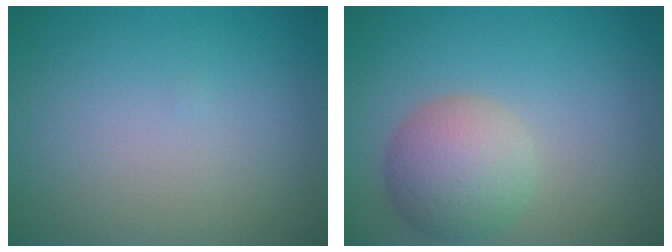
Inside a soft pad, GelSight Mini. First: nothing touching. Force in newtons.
{"total": 4.8, "press": 4.8, "slide": 0.2}